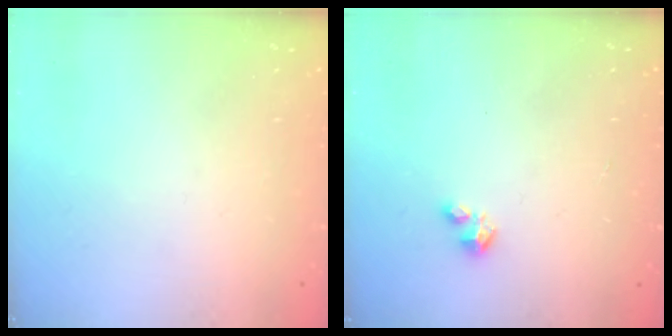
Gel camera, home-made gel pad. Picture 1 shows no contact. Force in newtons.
{"total": 1.3, "press": 1.2, "slide": 0.4}